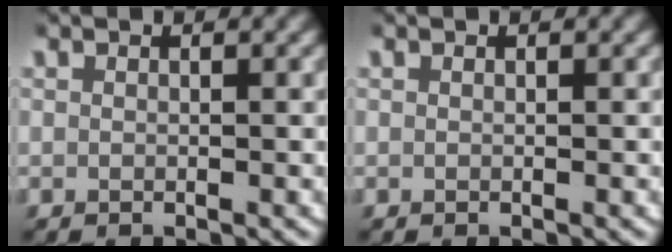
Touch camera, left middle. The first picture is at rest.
{"total": 0.0}